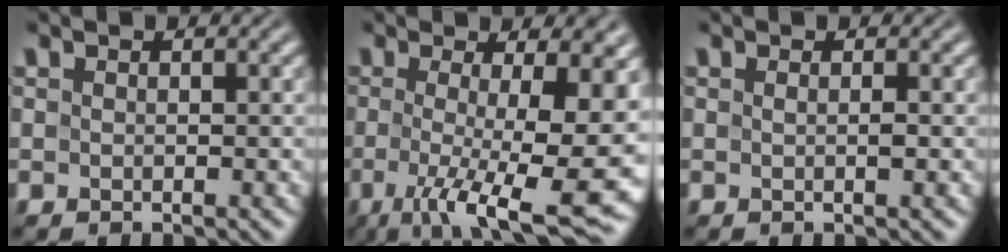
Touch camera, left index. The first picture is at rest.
{"total": 13.1, "force": [-1.6, 3.7, 12.5], "torque": [-0.169, -0.012, -0.013]}
{"total": 0.8, "force": [0.1, 0.0, 0.8], "torque": [-0.015, 0.002, -0.001]}